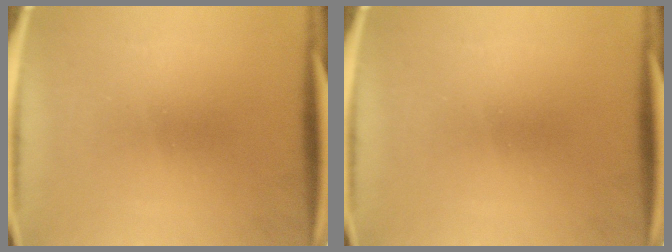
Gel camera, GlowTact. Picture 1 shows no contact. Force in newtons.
{"total": 0.0}